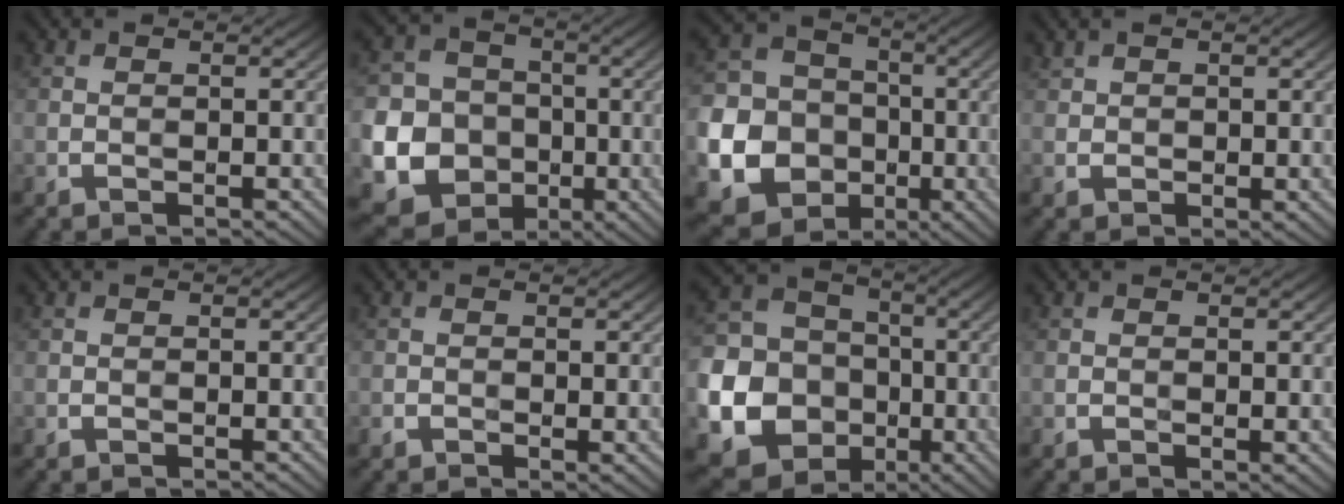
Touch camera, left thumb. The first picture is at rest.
{"total": 14.3, "force": [-3.6, 13.1, 4.5], "torque": [-0.152, -0.046, -0.071]}
{"total": 16.0, "force": [-4.4, 14.2, 5.9], "torque": [-0.185, -0.050, -0.094]}
{"total": 1.3, "force": [0.7, 1.0, 0.5], "torque": [-0.010, -0.002, 0.018]}
{"total": 0.0}
{"total": 1.1, "force": [-0.2, 0.6, 0.9], "torque": [-0.012, -0.004, -0.001]}
{"total": 18.5, "force": [-5.1, 16.4, 6.8], "torque": [-0.219, -0.036, -0.108]}
{"total": 0.8, "force": [0.1, 0.3, 0.7], "torque": [-0.011, -0.004, 0.002]}